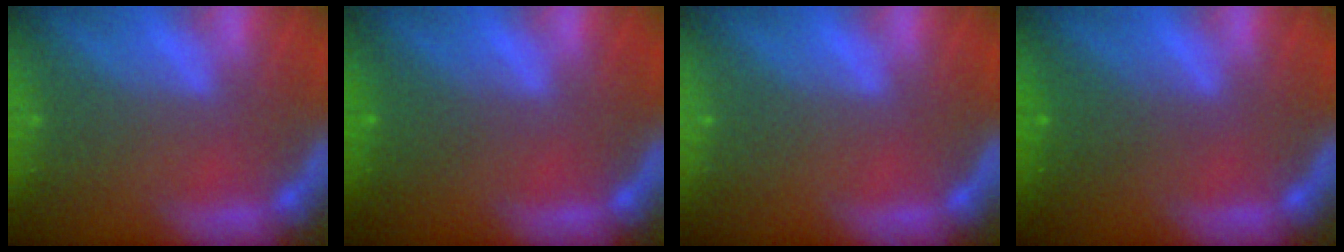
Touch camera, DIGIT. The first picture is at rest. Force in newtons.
{"total": 1.4}
{"total": 0.0}
{"total": 2.0}